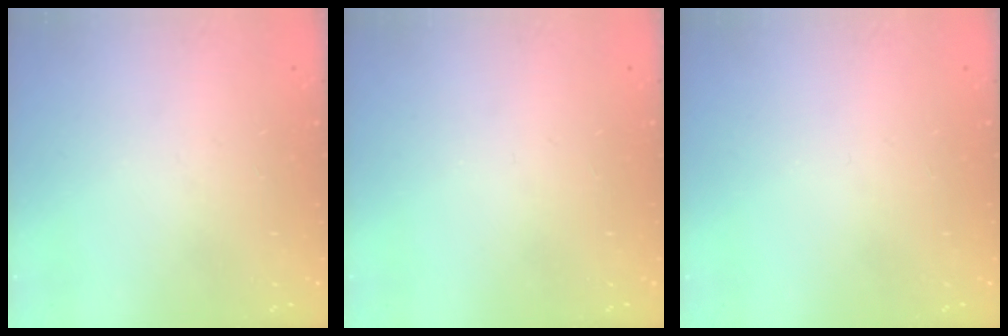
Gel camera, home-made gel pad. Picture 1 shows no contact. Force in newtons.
{"total": 0.0}
{"total": 0.0}